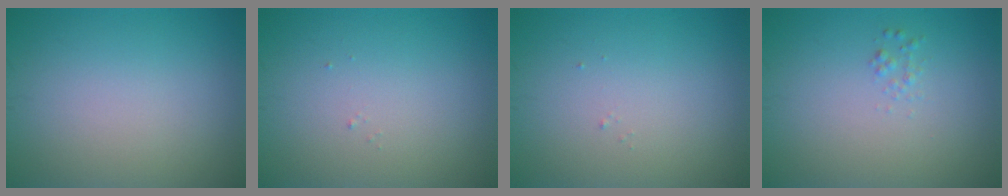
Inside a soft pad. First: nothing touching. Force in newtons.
{"total": 0.0}
{"total": 0.0}
{"total": 0.7, "press": 0.7, "slide": 0.0}